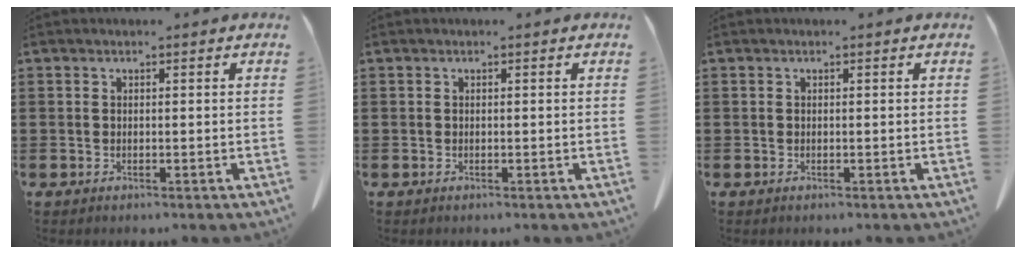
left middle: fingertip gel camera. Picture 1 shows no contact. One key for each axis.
{"total": 0.0}
{"total": 0.0}